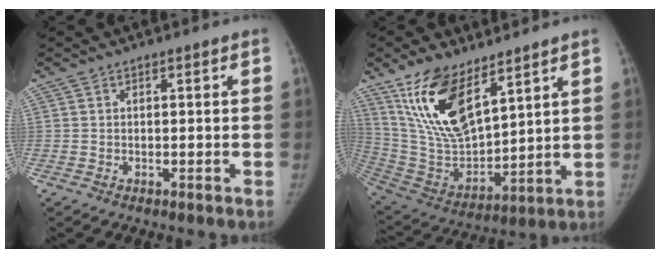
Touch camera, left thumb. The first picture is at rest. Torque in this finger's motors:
{"motor_torque": [0.69, -0.18, 1.65, -1.12, 0.18]}